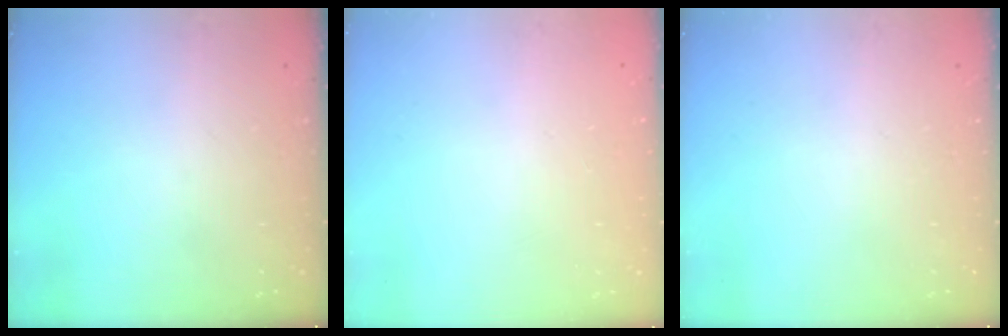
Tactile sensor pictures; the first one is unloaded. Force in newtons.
{"total": 0.5, "press": 0.5, "slide": 0.1}
{"total": 0.0}